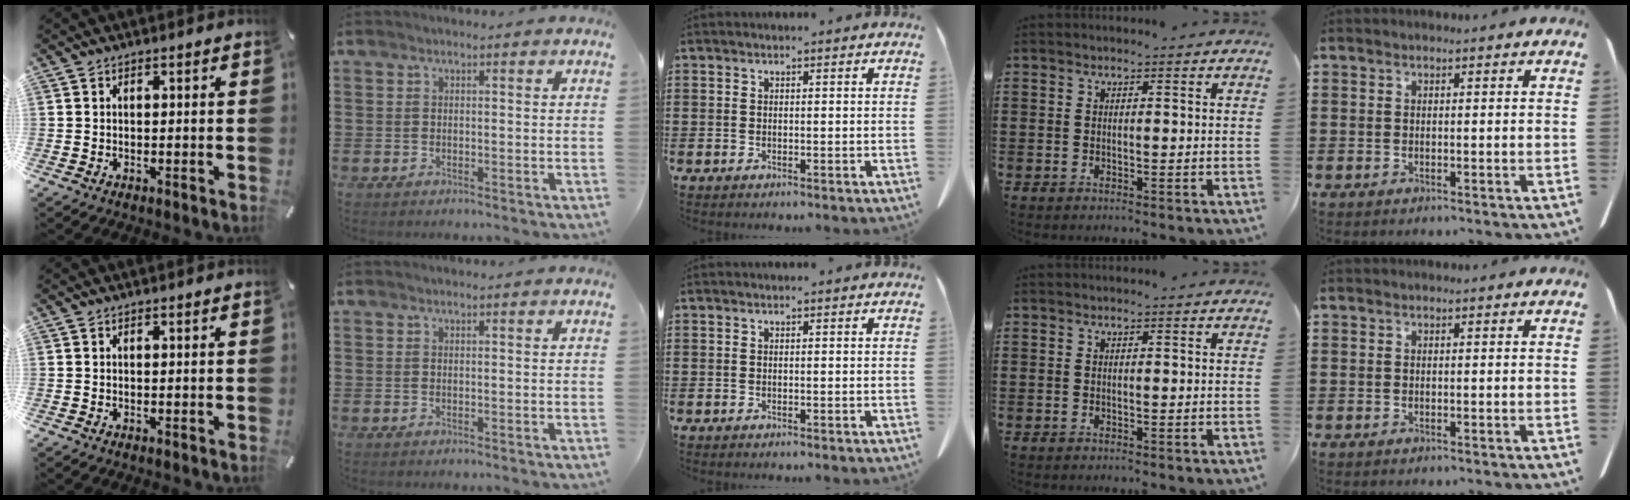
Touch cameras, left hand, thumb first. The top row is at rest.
{}